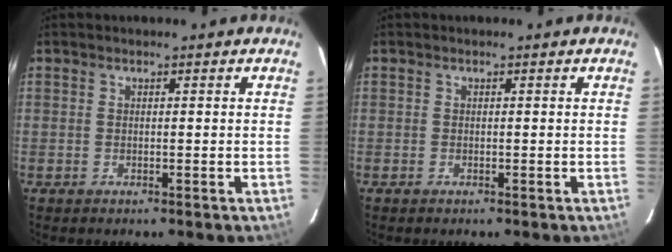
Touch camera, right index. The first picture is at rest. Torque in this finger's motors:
{"motor_torque": [0.09, -0.06, 0.04, 0.01]}